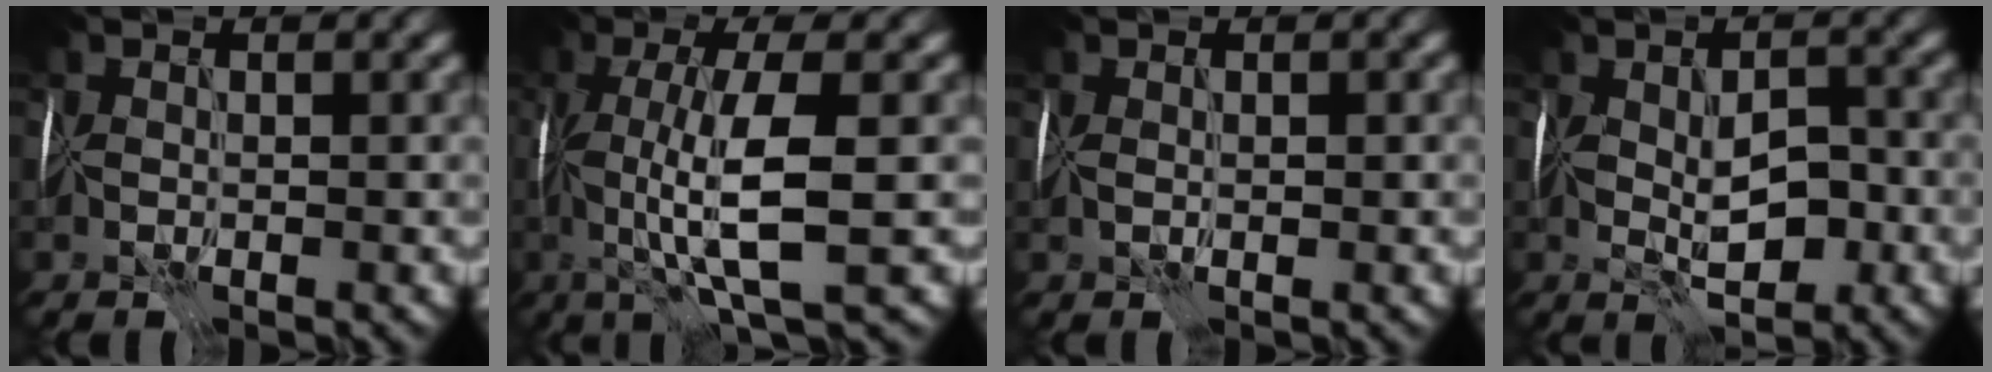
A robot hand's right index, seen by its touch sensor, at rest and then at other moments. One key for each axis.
{"total": 7.4, "fx": -0.4, "fy": 1.7, "fz": 7.1, "tx": -0.136, "ty": -0.001, "tz": -0.007}
{"total": 1.1, "fx": 0.2, "fy": 0.5, "fz": 0.9, "tx": -0.012, "ty": 0.002, "tz": 0.007}
{"total": 4.6, "fx": -0.5, "fy": 2.5, "fz": 3.8, "tx": -0.066, "ty": -0.006, "tz": -0.007}